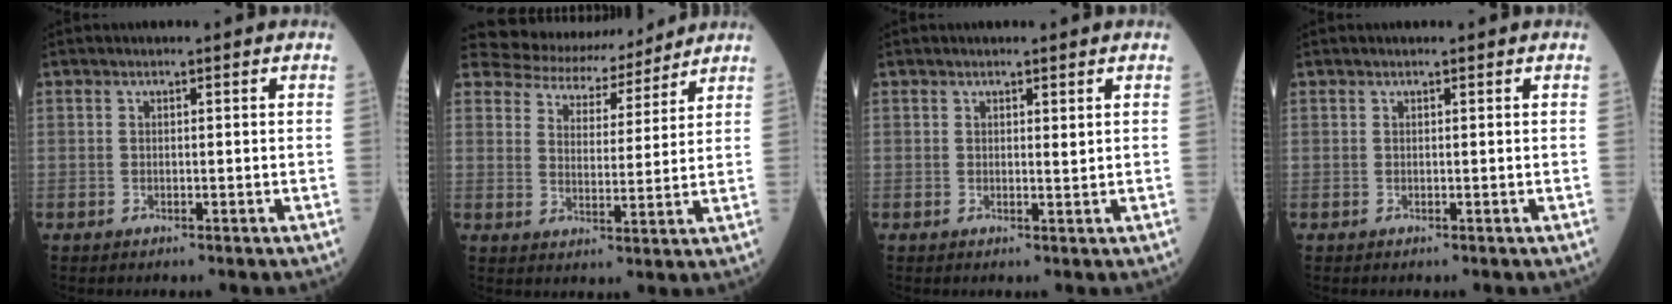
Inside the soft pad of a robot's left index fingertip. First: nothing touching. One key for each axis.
{"total": 10.7, "fx": 10.0, "fy": 3.5, "fz": 1.2, "tx": -0.020, "ty": 0.017, "tz": 0.144}
{"total": 0.7, "fx": 0.4, "fy": 0.1, "fz": 0.5, "tx": -0.006, "ty": -0.003, "tz": 0.004}
{"total": 0.0}